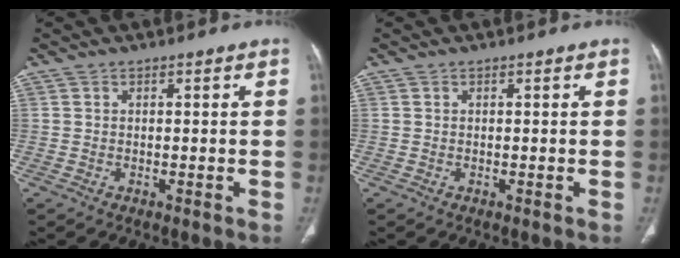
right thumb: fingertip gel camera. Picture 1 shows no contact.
{"total": 0.0}